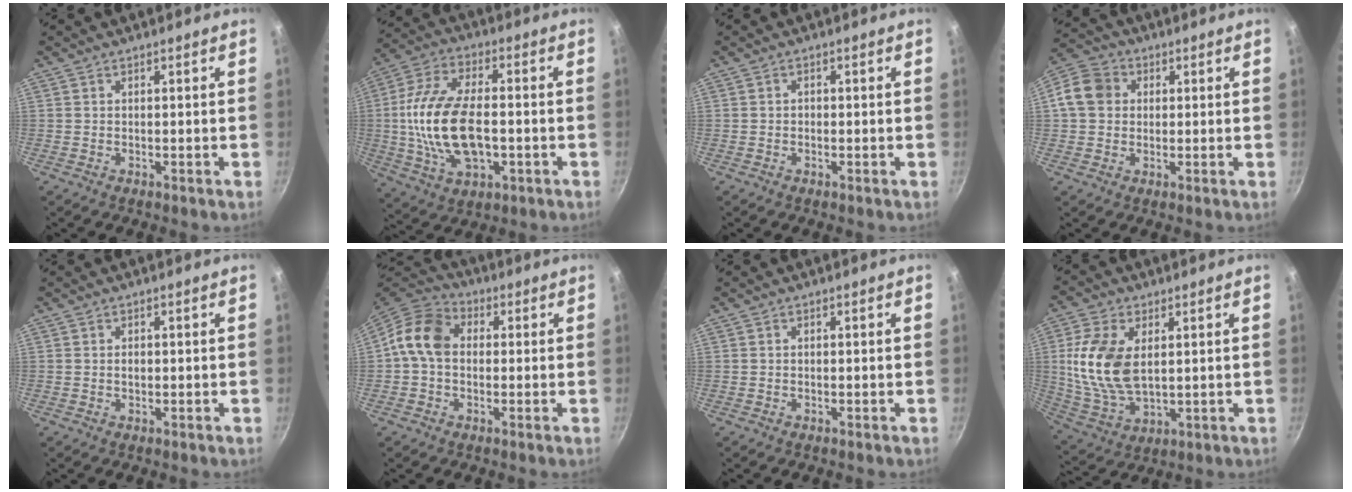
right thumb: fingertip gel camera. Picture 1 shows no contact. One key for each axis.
{"total": 18.4, "fx": -1.7, "fy": 10.1, "fz": 15.3, "tx": -0.292, "ty": 0.021, "tz": -0.030}
{"total": 0.8, "fx": -0.2, "fy": 0.6, "fz": 0.4, "tx": -0.005, "ty": 0.004, "tz": -0.004}
{"total": 8.4, "fx": 1.1, "fy": 7.2, "fz": 4.2, "tx": -0.052, "ty": 0.015, "tz": 0.002}
{"total": 1.0, "fx": -0.1, "fy": 0.7, "fz": 0.7, "tx": -0.010, "ty": 0.002, "tz": 0.000}
{"total": 10.0, "fx": 0.6, "fy": 7.7, "fz": 6.4, "tx": -0.089, "ty": 0.025, "tz": -0.011}
{"total": 0.0}
{"total": 14.3, "fx": 2.5, "fy": 8.3, "fz": 11.3, "tx": -0.217, "ty": -0.014, "tz": 0.058}